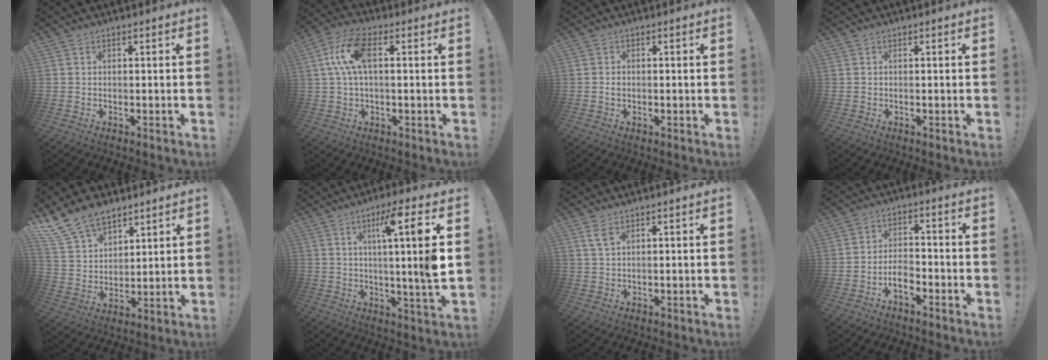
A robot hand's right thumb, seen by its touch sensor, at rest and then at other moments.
{"total": 11.5, "force": [2.1, 5.7, 9.8], "torque": [-0.210, 0.011, 0.041]}
{"total": 0.7, "force": [-0.1, 0.6, 0.4], "torque": [0.000, 0.000, -0.003]}
{"total": 0.0}
{"total": 13.4, "force": [10.5, 6.9, 4.7], "torque": [-0.097, -0.070, 0.204]}
{"total": 12.9, "force": [2.5, -0.5, 12.7], "torque": [-0.197, -0.007, 0.018]}
{"total": 3.5, "force": [2.0, 1.1, 2.7], "torque": [-0.048, -0.006, 0.036]}
{"total": 5.9, "force": [-3.5, 2.9, 3.8], "torque": [-0.067, 0.010, -0.061]}